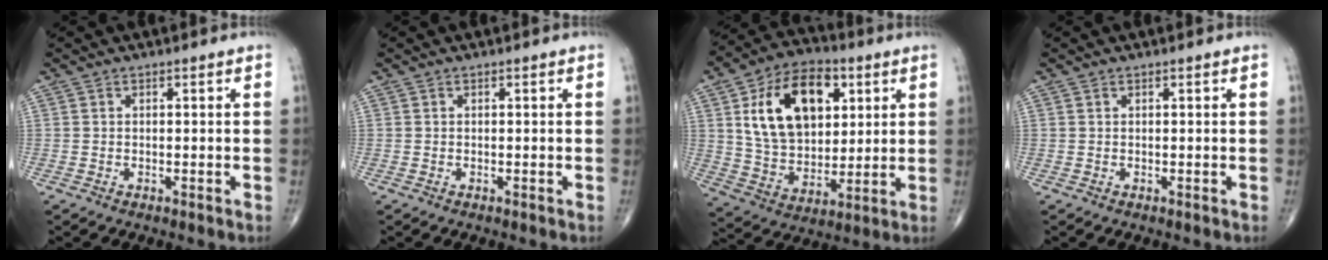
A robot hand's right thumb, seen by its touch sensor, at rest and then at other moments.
{"total": 0.0}
{"total": 19.8, "force": [6.2, 12.7, 13.9], "torque": [-0.200, -0.012, 0.112]}
{"total": 0.0}